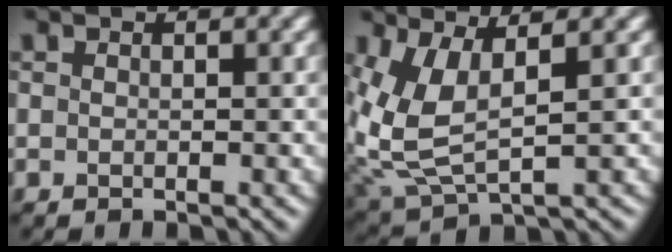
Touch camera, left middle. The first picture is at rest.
{"total": 6.2, "force": [1.3, 3.0, 5.2], "torque": [-0.143, -0.010, 0.030]}